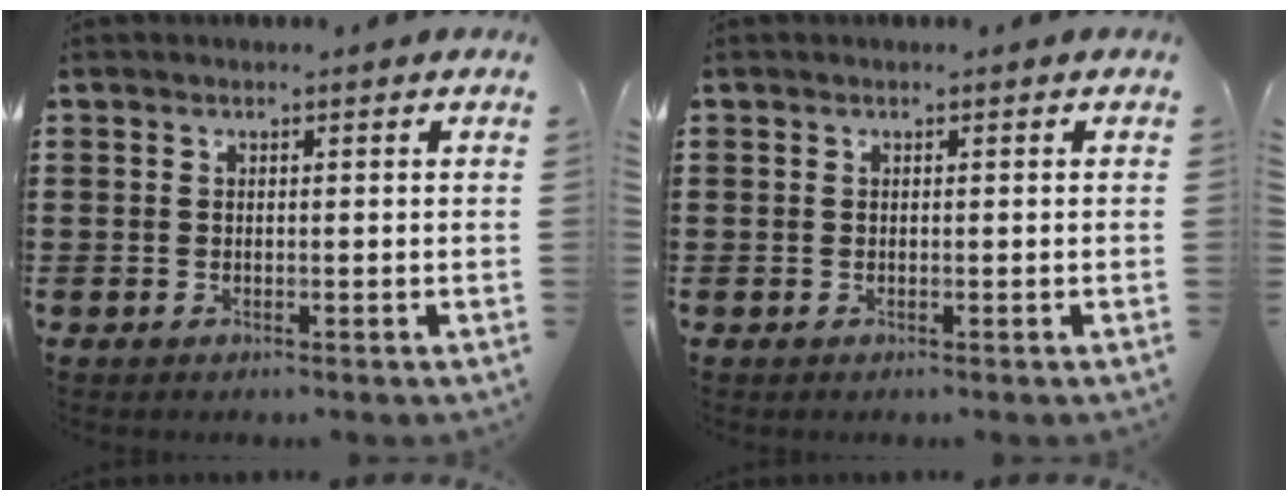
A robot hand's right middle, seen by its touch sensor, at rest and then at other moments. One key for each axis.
{"total": 0.0}